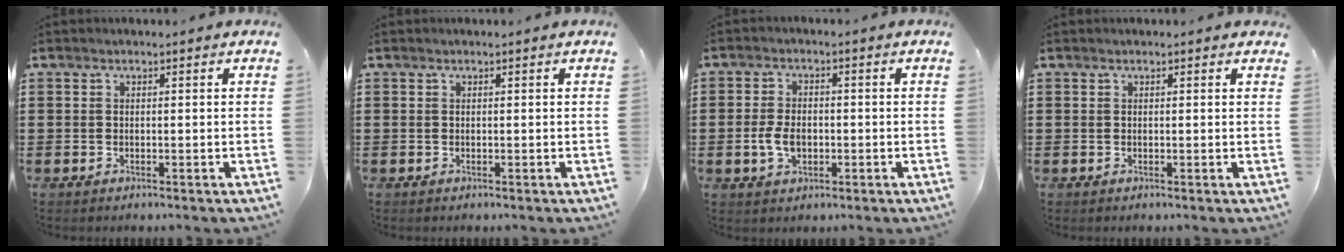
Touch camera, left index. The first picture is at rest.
{"total": 0.0}
{"total": 4.6, "force": [-0.9, 2.9, 3.5], "torque": [-0.085, -0.001, -0.022]}
{"total": 0.0}